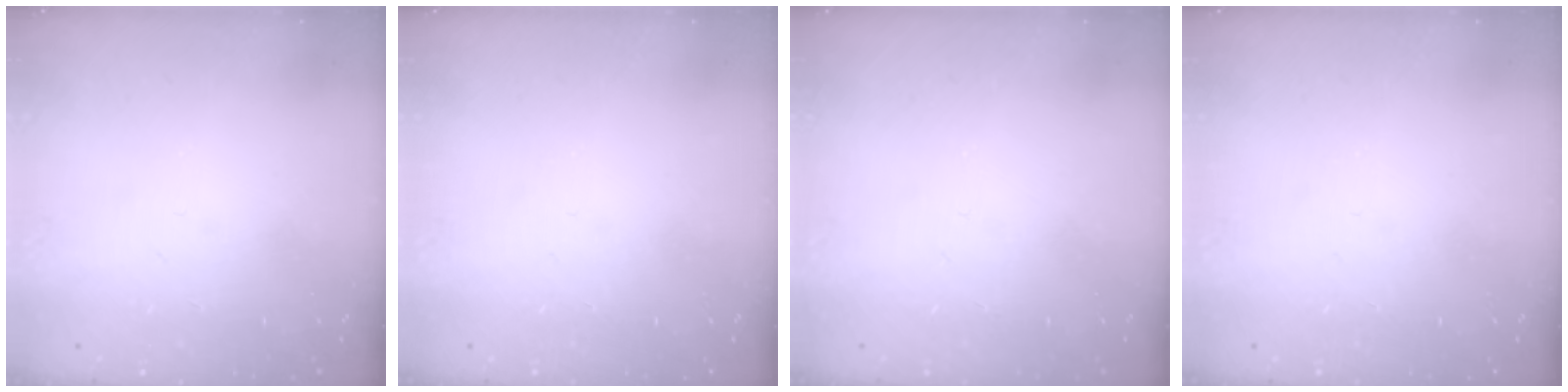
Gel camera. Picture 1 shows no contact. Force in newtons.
{"total": 0.0}
{"total": 0.0}
{"total": 0.0}